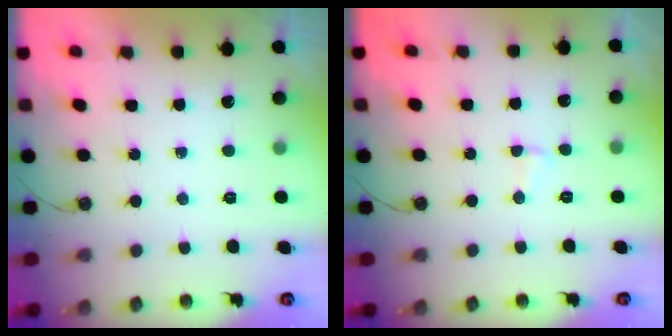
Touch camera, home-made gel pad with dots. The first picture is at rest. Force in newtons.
{"total": 2.3, "press": 2.3, "slide": 0.5}